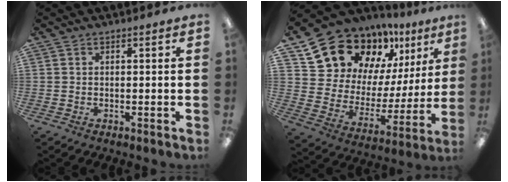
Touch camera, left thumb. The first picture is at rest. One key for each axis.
{"total": 15.5, "fx": 13.1, "fy": 7.7, "fz": 3.1, "tx": -0.090, "ty": -0.112, "tz": 0.239}